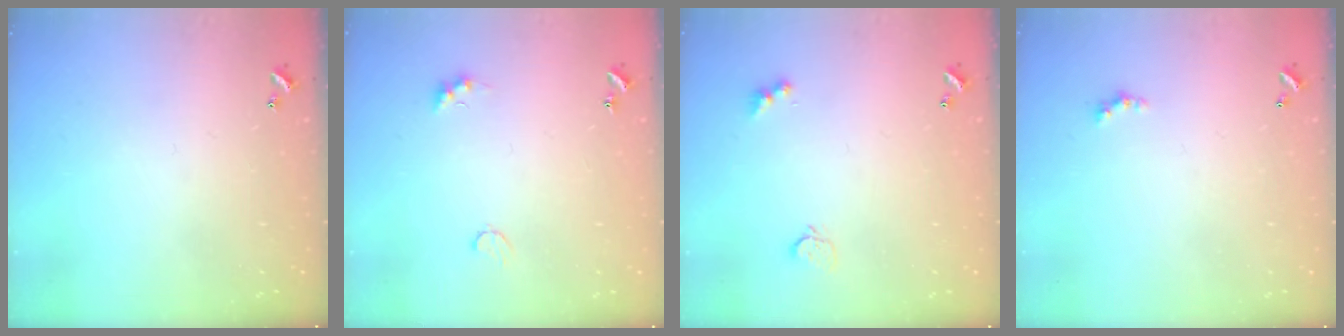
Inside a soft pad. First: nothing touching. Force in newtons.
{"total": 3.5, "press": 3.4, "slide": 0.8}
{"total": 4.2, "press": 4.2, "slide": 0.6}
{"total": 1.3, "press": 1.2, "slide": 0.4}